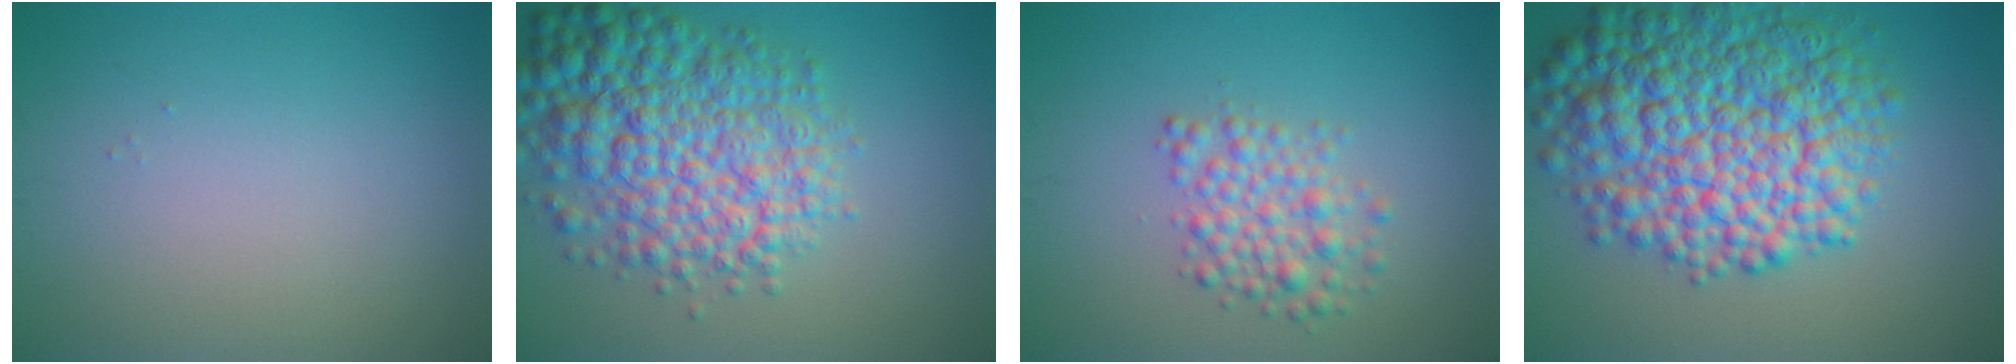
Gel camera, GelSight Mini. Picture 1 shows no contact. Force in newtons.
{"total": 9.0, "press": 9.0, "slide": 0.2}
{"total": 3.2, "press": 3.2, "slide": 0.1}
{"total": 12.0, "press": 12.0, "slide": 0.2}